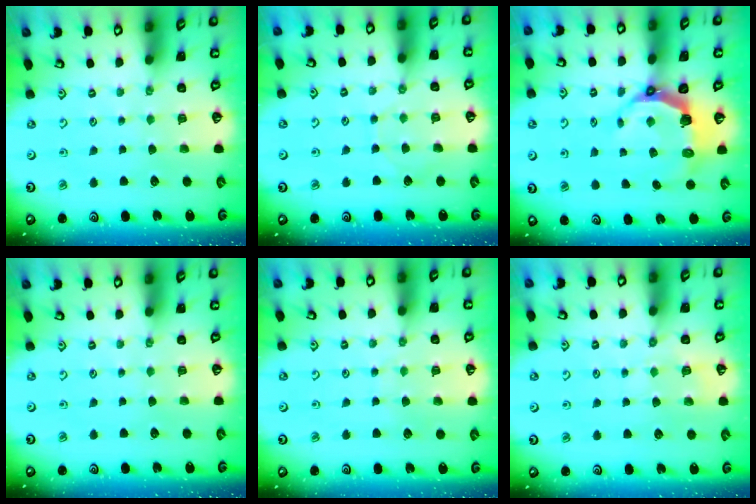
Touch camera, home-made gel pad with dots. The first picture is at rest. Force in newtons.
{"total": 4.9, "press": 4.9, "slide": 0.3}
{"total": 8.1, "press": 6.4, "slide": 5.0}
{"total": 0.0}
{"total": 3.8, "press": 3.8, "slide": 0.5}
{"total": 5.9, "press": 5.8, "slide": 1.0}